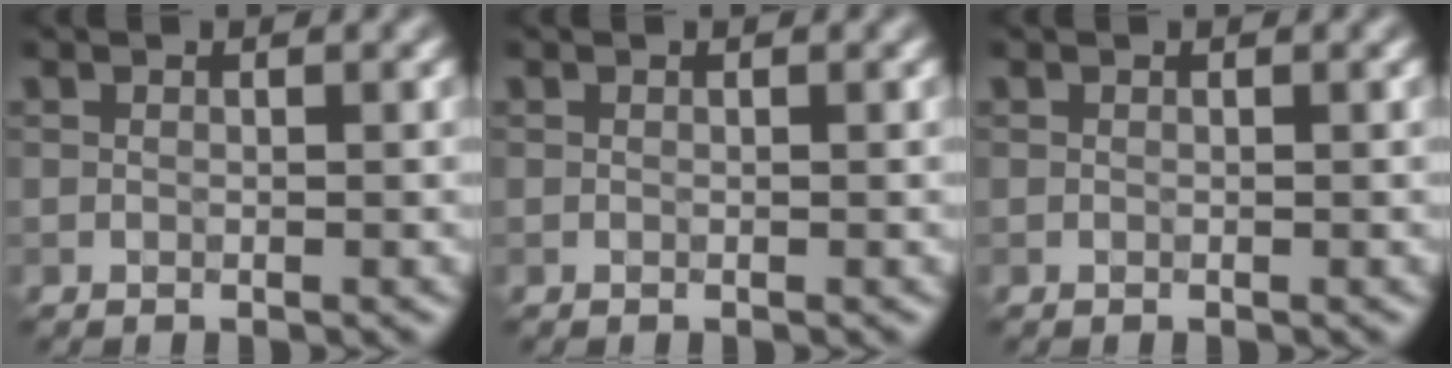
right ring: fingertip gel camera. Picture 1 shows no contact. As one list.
[{"total": 0.0}, {"total": 0.0}]